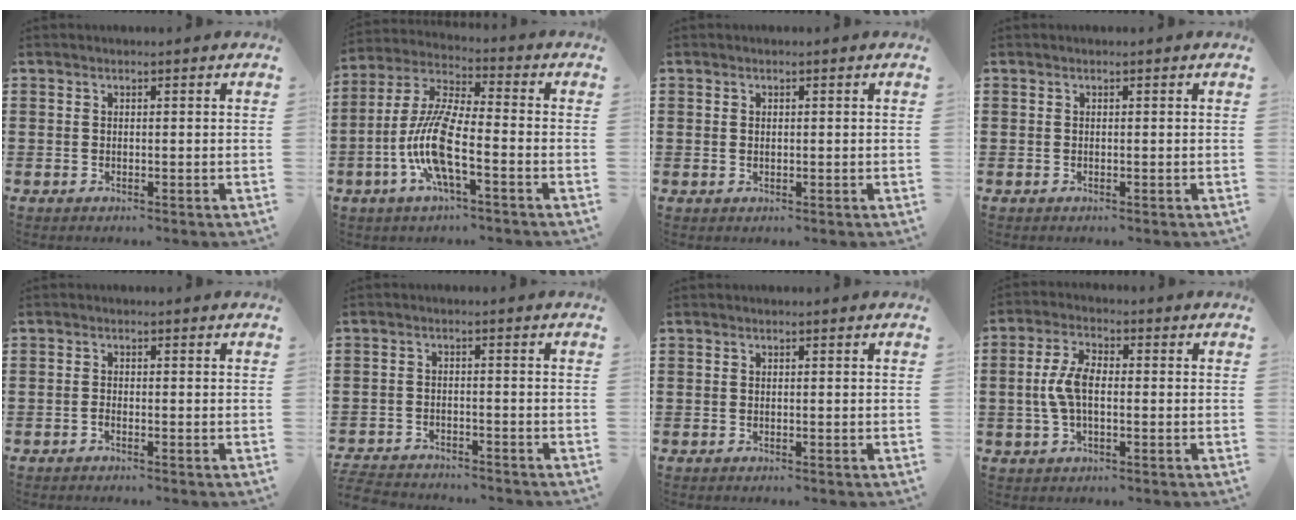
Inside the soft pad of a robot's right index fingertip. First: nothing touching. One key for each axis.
{"total": 10.1, "fx": -3.5, "fy": 2.1, "fz": 9.3, "tx": -0.216, "ty": -0.015, "tz": -0.072}
{"total": 0.5, "fx": 0.1, "fy": 0.4, "fz": 0.3, "tx": -0.008, "ty": 0.002, "tz": 0.002}
{"total": 0.0}
{"total": 0.9, "fx": -0.8, "fy": -0.1, "fz": 0.4, "tx": -0.009, "ty": -0.006, "tz": -0.014}
{"total": 3.5, "fx": -3.5, "fy": 0.1, "fz": -0.1, "tx": -0.012, "ty": -0.006, "tz": -0.077}
{"total": 0.0}
{"total": 6.0, "fx": -0.4, "fy": 2.7, "fz": 5.3, "tx": -0.125, "ty": -0.002, "tz": -0.015}